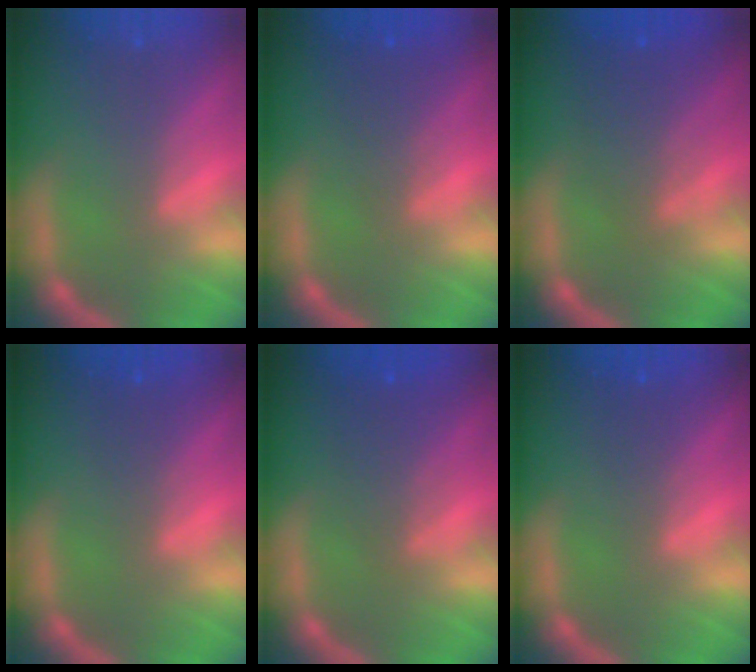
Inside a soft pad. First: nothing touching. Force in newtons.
{"total": 2.5}
{"total": 4.1}
{"total": 1.4}
{"total": 3.0}
{"total": 1.4}